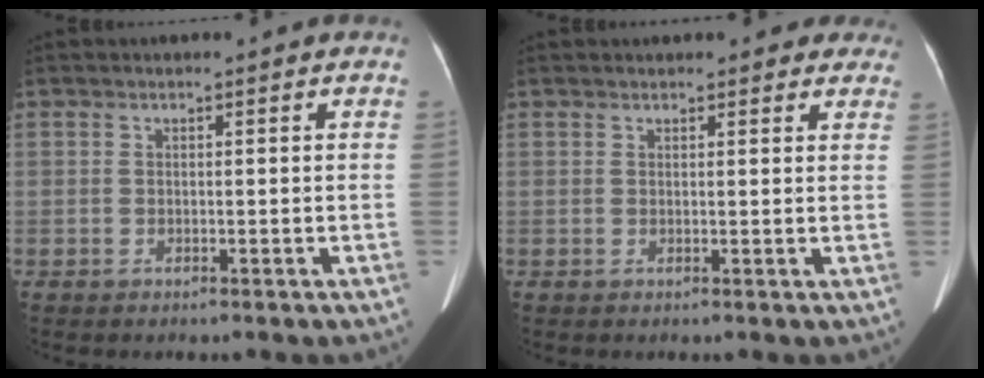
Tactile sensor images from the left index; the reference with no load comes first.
{"total": 6.9, "force": [6.0, 2.4, 2.2], "torque": [-0.004, 0.017, 0.061]}